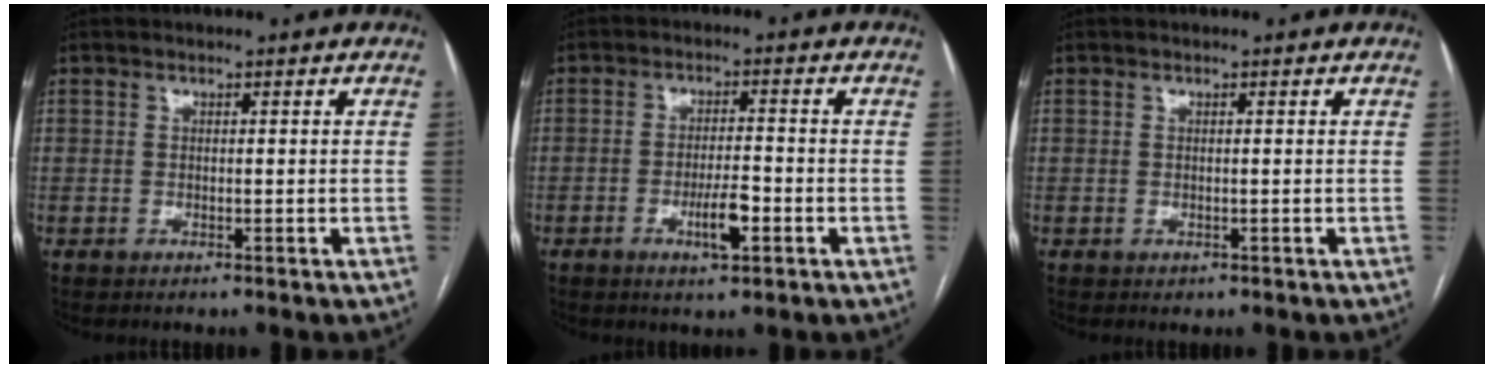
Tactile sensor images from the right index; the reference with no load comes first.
{"total": 4.9, "force": [-1.9, 1.1, 4.4], "torque": [-0.080, -0.002, -0.031]}
{"total": 0.0}